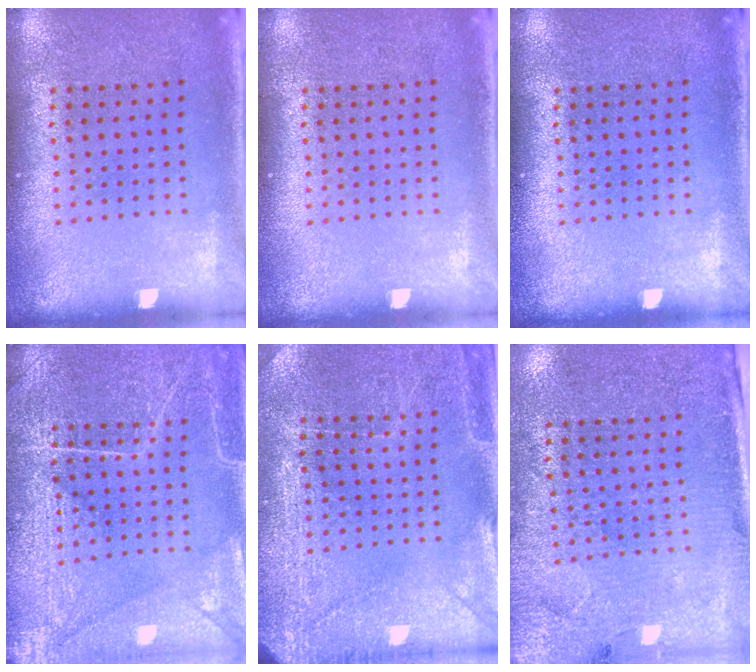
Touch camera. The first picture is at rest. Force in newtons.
{"total": 0.0}
{"total": 0.0}
{"total": 5.7, "press": 5.6, "slide": 0.7}
{"total": 2.9, "press": 2.8, "slide": 0.5}
{"total": 3.0, "press": 2.8, "slide": 0.9}